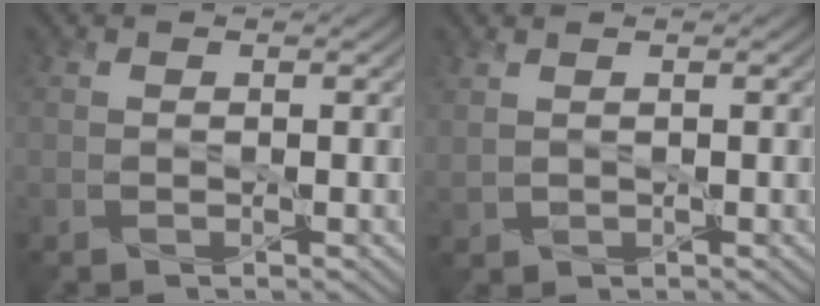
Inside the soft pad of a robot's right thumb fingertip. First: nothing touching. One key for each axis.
{"total": 1.6, "fx": 1.0, "fy": 0.9, "fz": 0.8, "tx": -0.028, "ty": 0.001, "tz": 0.030}